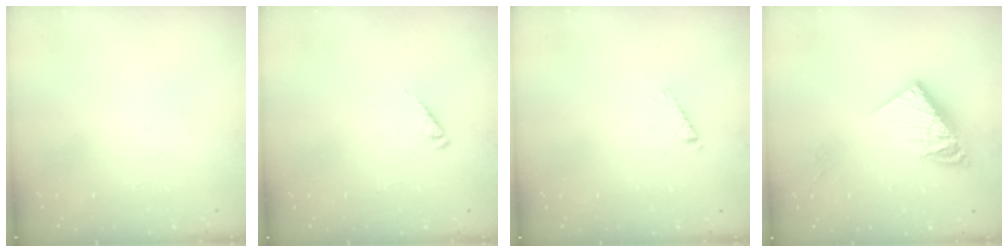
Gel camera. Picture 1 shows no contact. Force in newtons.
{"total": 1.9, "press": 1.9, "slide": 0.3}
{"total": 2.7, "press": 2.7, "slide": 0.2}
{"total": 12.4, "press": 12.4, "slide": 1.3}